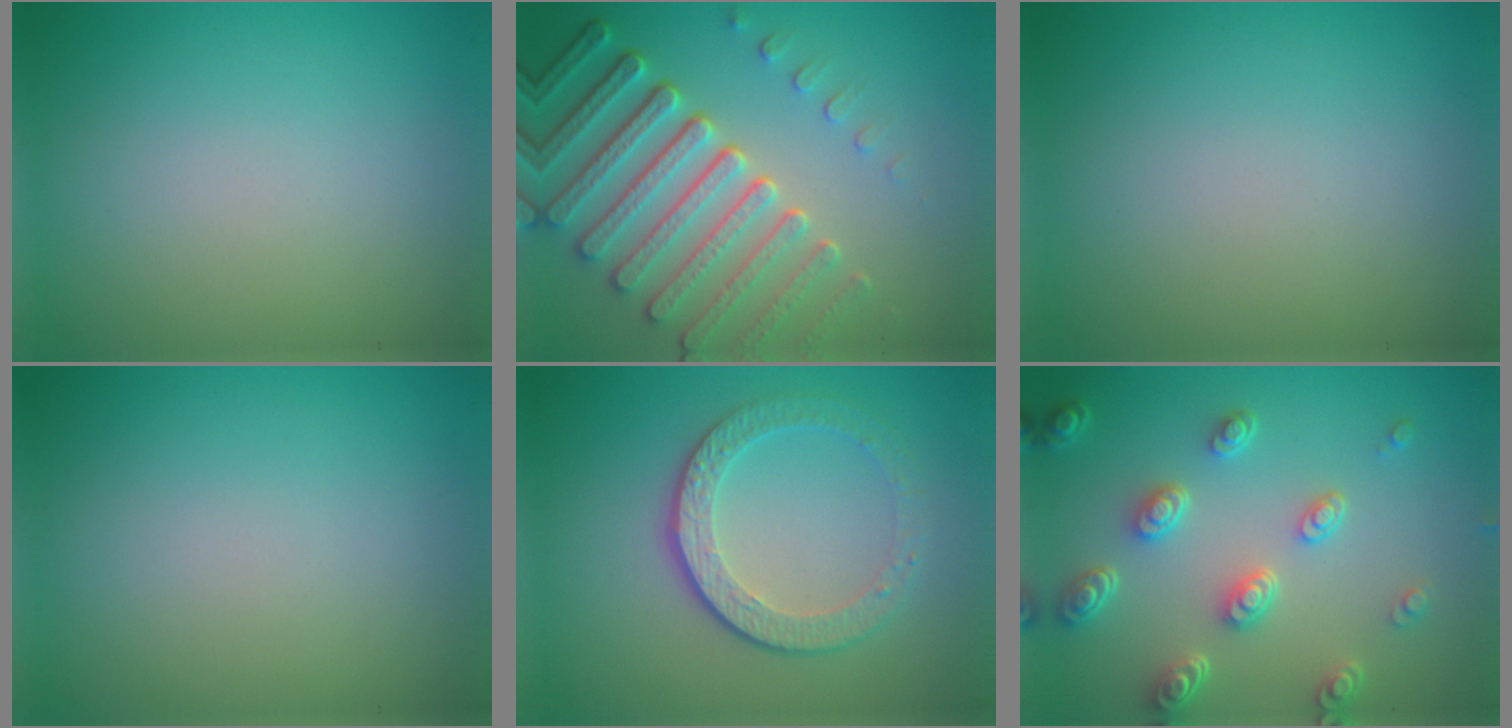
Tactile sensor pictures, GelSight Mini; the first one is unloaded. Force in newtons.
{"total": 7.9, "press": 5.8, "slide": 5.4}
{"total": 0.0}
{"total": 0.0}
{"total": 4.5, "press": 3.2, "slide": 3.1}
{"total": 4.9, "press": 3.7, "slide": 3.2}